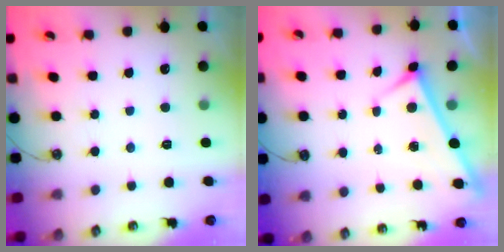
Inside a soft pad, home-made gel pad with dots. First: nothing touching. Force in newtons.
{"total": 2.9, "press": 2.9, "slide": 0.3}